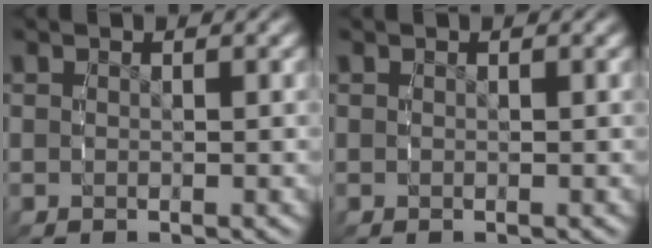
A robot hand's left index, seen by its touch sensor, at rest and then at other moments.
{"total": 0.0}